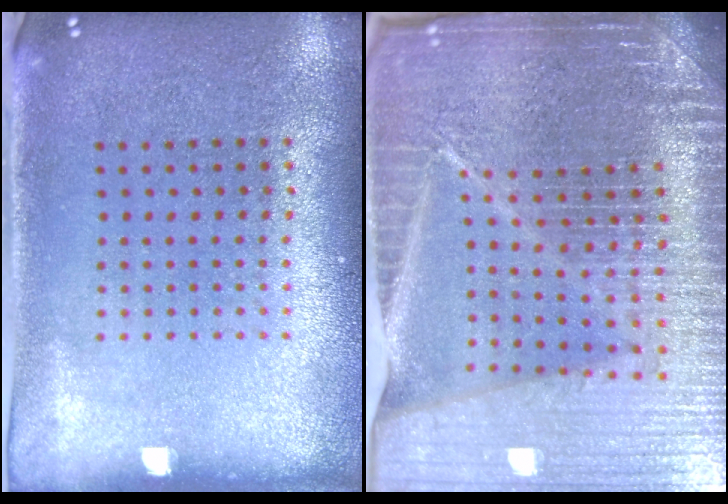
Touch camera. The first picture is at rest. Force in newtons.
{"total": 6.8, "press": 5.9, "slide": 3.5}